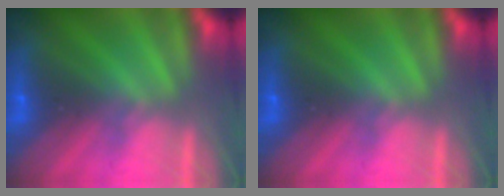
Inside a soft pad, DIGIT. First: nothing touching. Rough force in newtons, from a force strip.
{"total": 0.0}